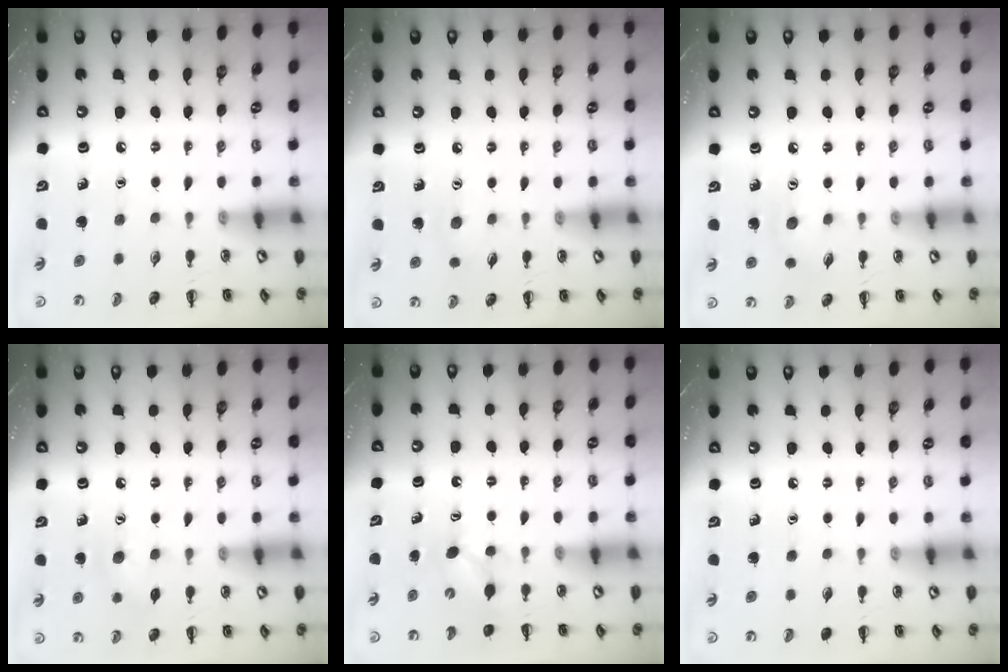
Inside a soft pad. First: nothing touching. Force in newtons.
{"total": 4.6, "press": 4.4, "slide": 1.1}
{"total": 5.6, "press": 5.5, "slide": 1.0}
{"total": 5.9, "press": 5.7, "slide": 1.4}
{"total": 3.9, "press": 3.8, "slide": 1.1}
{"total": 0.0}